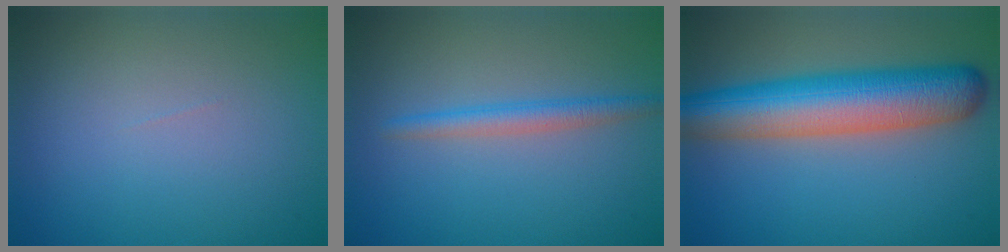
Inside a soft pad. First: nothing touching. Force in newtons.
{"total": 2.1, "press": 2.1, "slide": 0.1}
{"total": 9.5, "press": 9.5, "slide": 0.2}